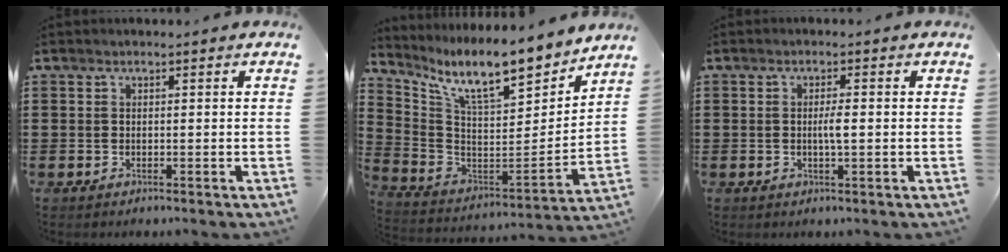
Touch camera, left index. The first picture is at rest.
{"total": 10.9, "force": [8.9, 1.5, 6.1], "torque": [-0.138, -0.068, 0.146]}
{"total": 2.2, "force": [-0.2, 0.3, 2.2], "torque": [-0.043, -0.002, -0.004]}